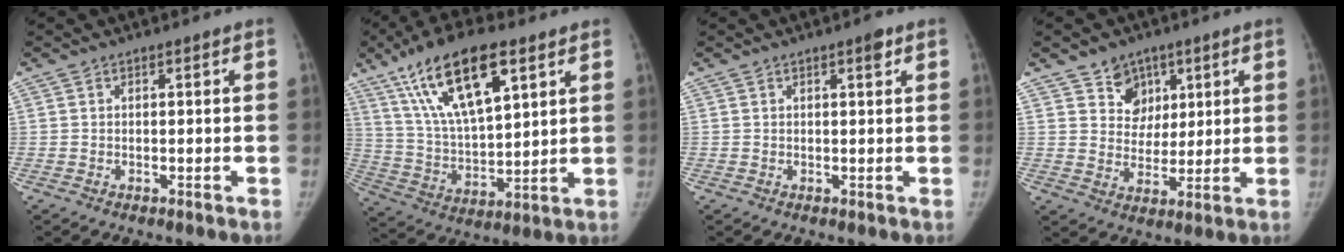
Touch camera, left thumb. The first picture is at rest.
{"total": 19.3, "force": [10.2, 7.5, 14.6], "torque": [-0.243, -0.026, 0.191]}
{"total": 1.6, "force": [0.9, 0.4, 1.3], "torque": [-0.017, -0.002, 0.012]}
{"total": 7.4, "force": [4.3, 5.9, 1.2], "torque": [0.017, -0.027, 0.077]}